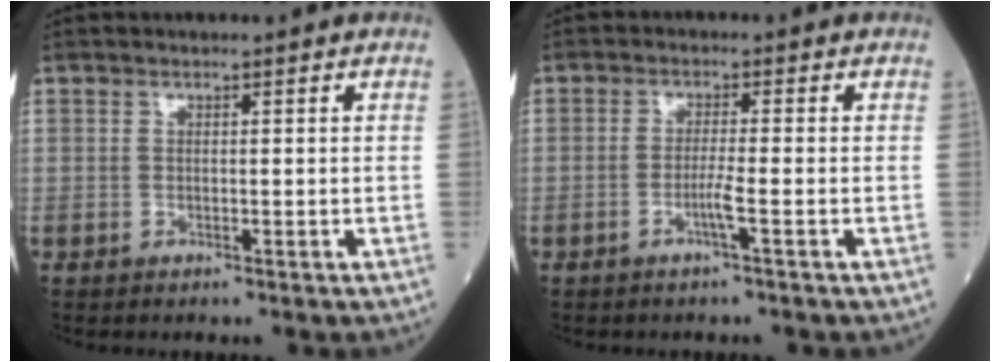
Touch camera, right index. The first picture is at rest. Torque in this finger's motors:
{"motor_torque": [-0.09, -0.19, 0.00, 0.00]}